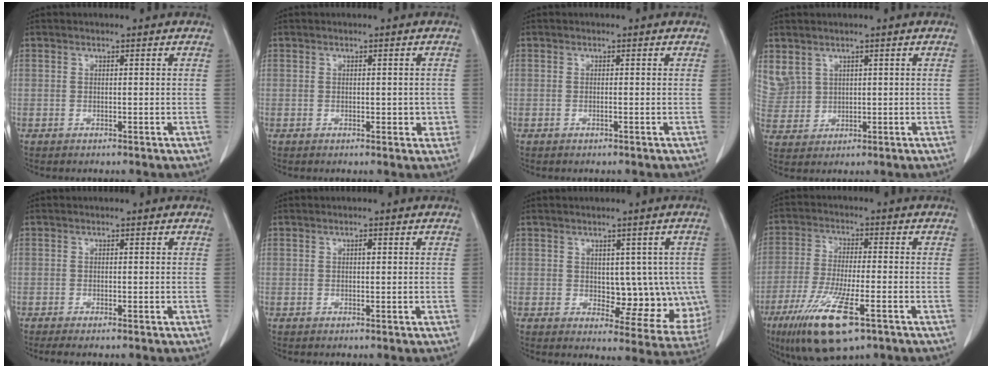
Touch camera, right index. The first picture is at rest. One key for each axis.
{"total": 2.2, "fx": -0.3, "fy": 1.3, "fz": 1.7, "tx": -0.013, "ty": 0.003, "tz": 0.000}
{"total": 0.0}
{"total": 5.6, "fx": 3.2, "fy": 4.4, "fz": 1.2, "tx": -0.036, "ty": 0.012, "tz": 0.084}
{"total": 2.5, "fx": -2.1, "fy": 0.1, "fz": 1.3, "tx": -0.016, "ty": -0.006, "tz": -0.029}
{"total": 0.6, "fx": 0.1, "fy": 0.3, "fz": 0.5, "tx": -0.011, "ty": 0.001, "tz": 0.002}
{"total": 9.5, "fx": 0.2, "fy": 5.4, "fz": 7.8, "tx": -0.073, "ty": 0.006, "tz": 0.020}
{"total": 13.4, "fx": -7.3, "fy": 2.5, "fz": 10.9, "tx": -0.215, "ty": -0.032, "tz": -0.127}